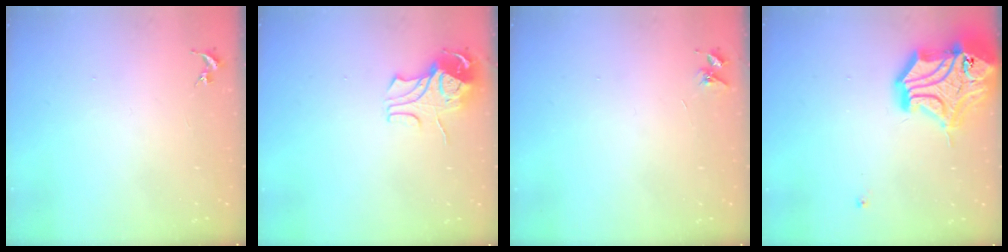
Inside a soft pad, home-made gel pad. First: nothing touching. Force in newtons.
{"total": 9.0, "press": 8.9, "slide": 1.0}
{"total": 3.6, "press": 3.6, "slide": 0.5}
{"total": 23.5, "press": 23.3, "slide": 3.4}